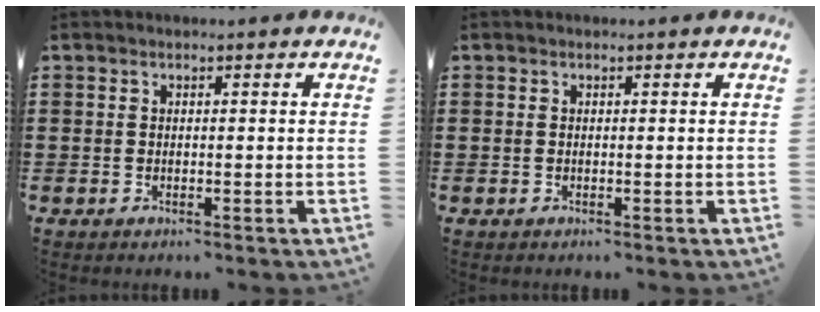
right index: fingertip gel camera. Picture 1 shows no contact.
{"total": 0.0}